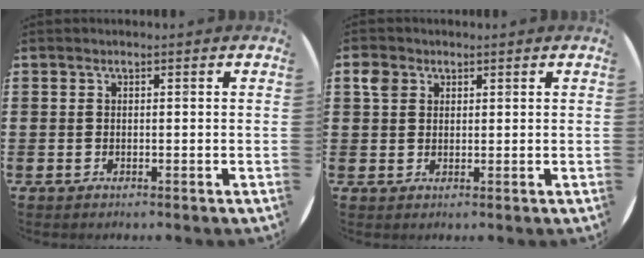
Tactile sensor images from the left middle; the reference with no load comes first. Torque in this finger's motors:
{"motor_torque": [0.39, -0.29, 0.06, 0.04]}